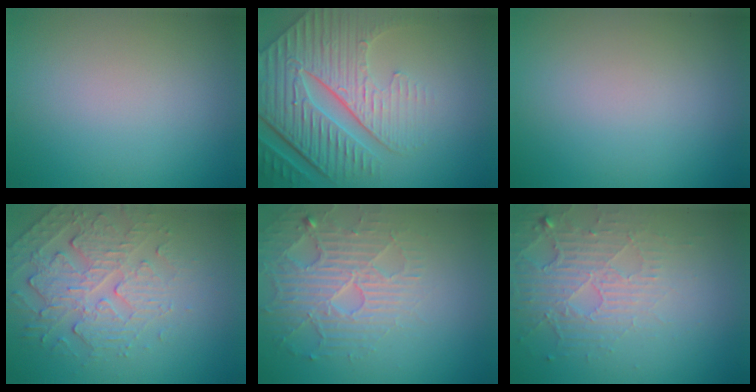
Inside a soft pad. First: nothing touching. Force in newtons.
{"total": 9.1, "press": 6.2, "slide": 6.6}
{"total": 0.0}
{"total": 4.9, "press": 3.7, "slide": 3.3}
{"total": 4.8, "press": 3.7, "slide": 3.0}
{"total": 5.2, "press": 3.4, "slide": 4.0}